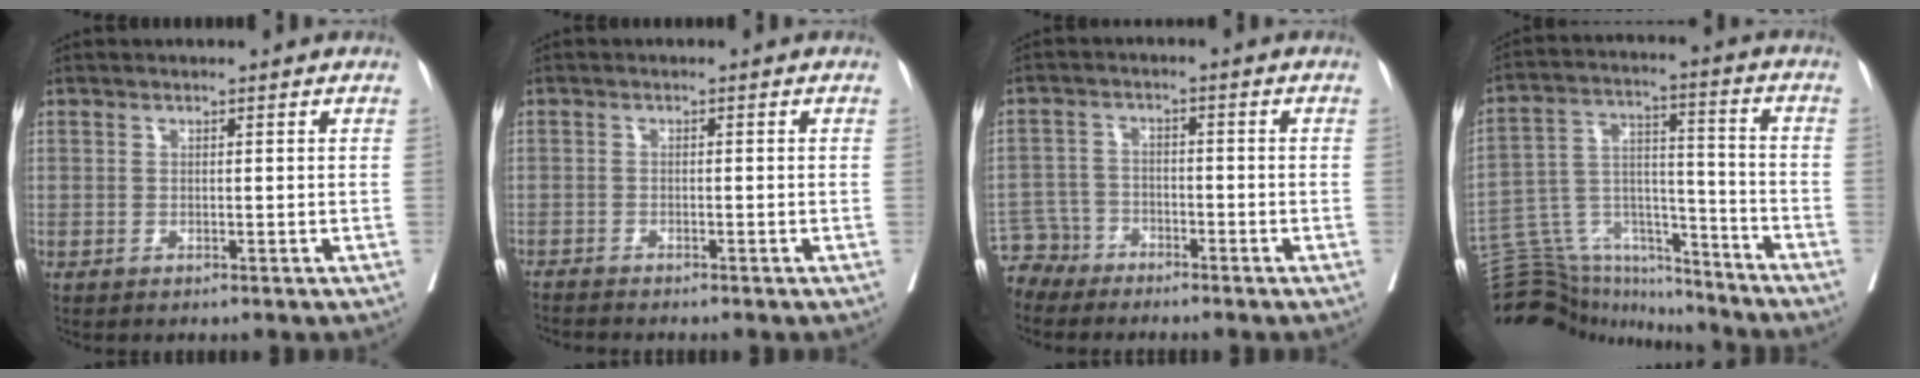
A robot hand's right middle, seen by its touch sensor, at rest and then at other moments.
{"total": 3.0, "force": [-2.9, -0.5, 0.8], "torque": [-0.014, -0.009, -0.051]}
{"total": 4.4, "force": [-4.0, 1.7, -1.0], "torque": [0.019, 0.000, -0.079]}
{"total": 18.0, "force": [-16.7, 5.6, 3.6], "torque": [-0.087, 0.053, -0.266]}